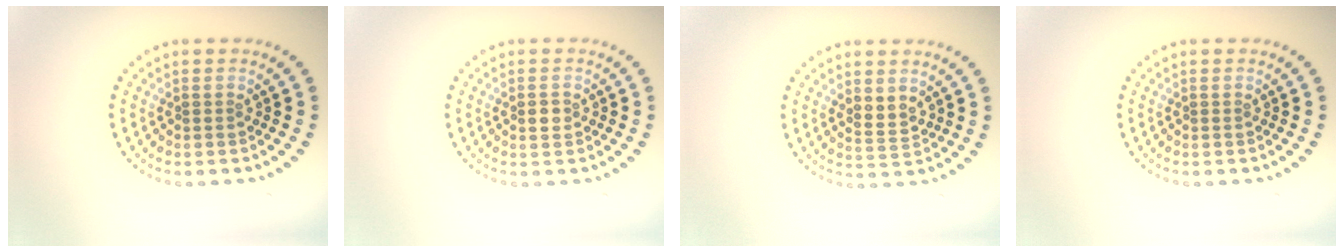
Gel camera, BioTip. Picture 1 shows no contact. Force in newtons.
{"total": 1.4, "press": 1.4, "slide": 0.2}
{"total": 1.9, "press": 1.8, "slide": 0.7}
{"total": 0.0}